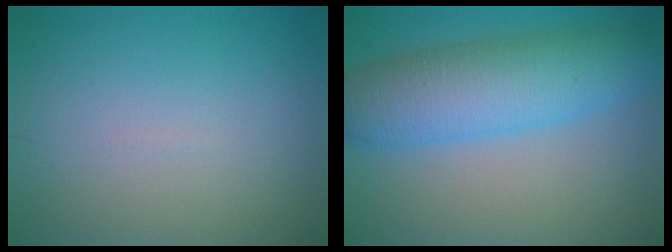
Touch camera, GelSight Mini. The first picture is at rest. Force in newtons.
{"total": 7.7, "press": 7.7, "slide": 0.3}